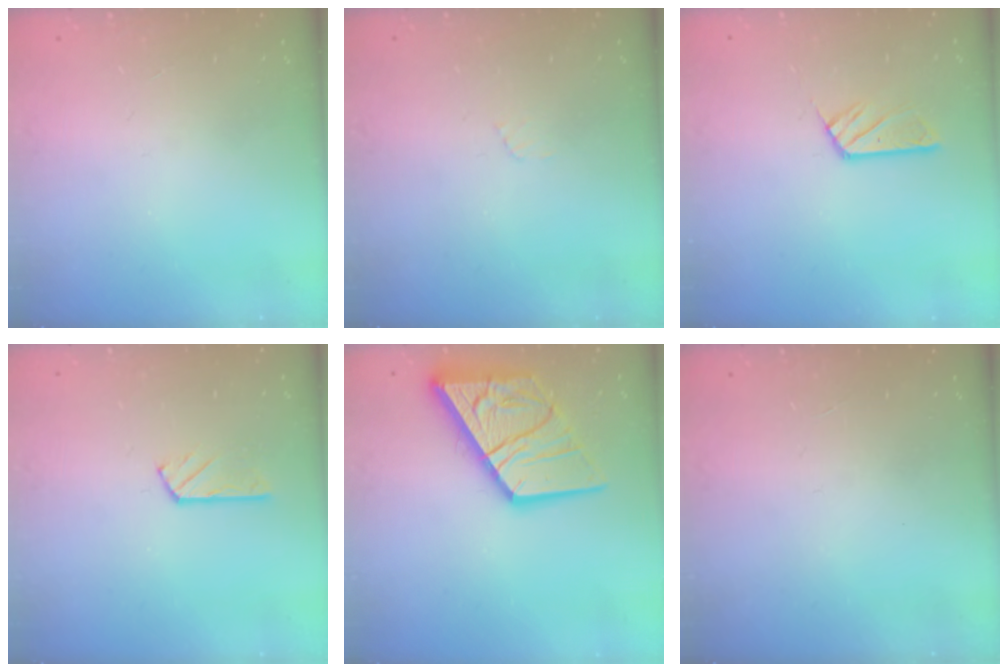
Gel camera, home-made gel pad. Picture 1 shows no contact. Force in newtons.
{"total": 2.7, "press": 2.7, "slide": 0.2}
{"total": 5.2, "press": 5.2, "slide": 0.1}
{"total": 2.7, "press": 2.7, "slide": 0.3}
{"total": 16.1, "press": 16.0, "slide": 1.6}
{"total": 0.0}